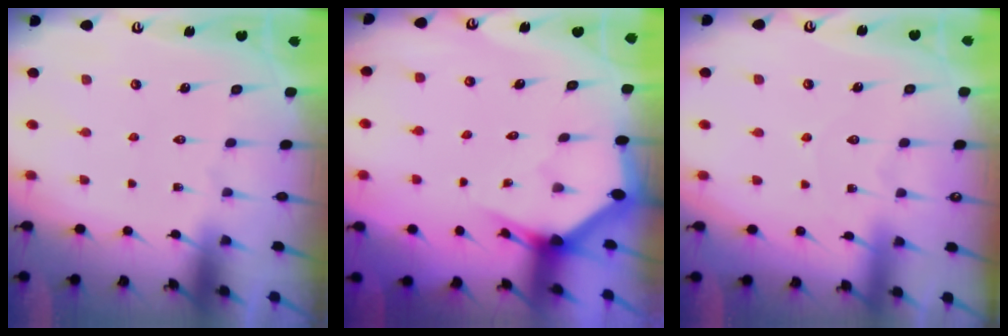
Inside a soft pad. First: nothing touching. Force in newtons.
{"total": 2.7, "press": 2.7, "slide": 0.1}
{"total": 3.6, "press": 3.5, "slide": 0.4}